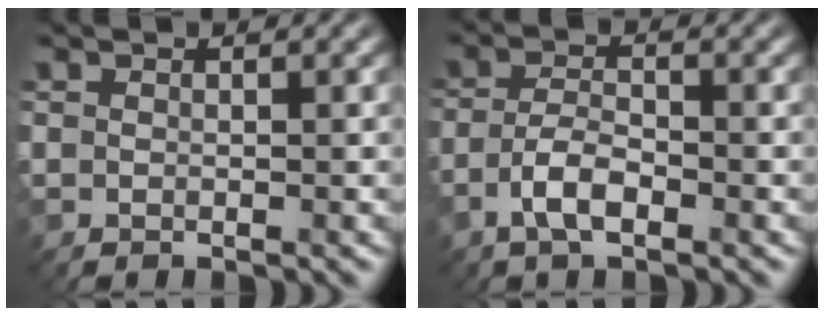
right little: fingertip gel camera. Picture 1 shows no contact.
{"total": 3.0, "force": [-1.6, 1.0, 2.3], "torque": [-0.051, 0.006, -0.038]}